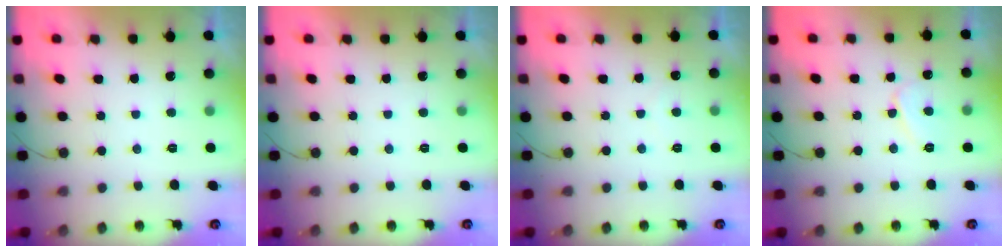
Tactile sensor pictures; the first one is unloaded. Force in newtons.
{"total": 1.7, "press": 1.7, "slide": 0.1}
{"total": 3.5, "press": 3.5, "slide": 0.1}
{"total": 6.1, "press": 6.0, "slide": 0.7}